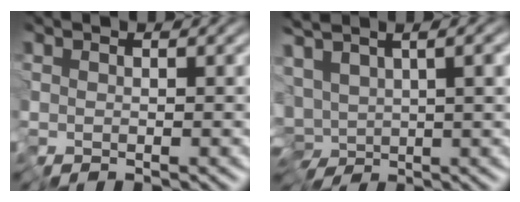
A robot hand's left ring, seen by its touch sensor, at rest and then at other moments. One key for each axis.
{"total": 7.6, "fx": 0.6, "fy": 4.0, "fz": 6.4, "tx": -0.103, "ty": 0.002, "tz": 0.021}